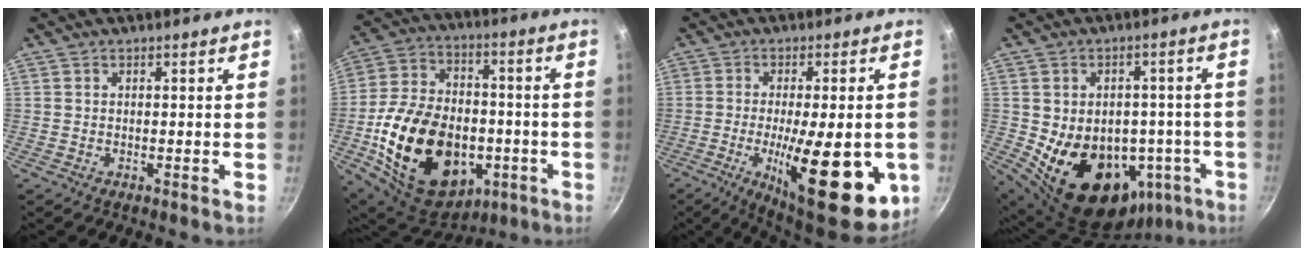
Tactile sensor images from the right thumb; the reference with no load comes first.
{"total": 28.4, "force": [-6.5, 19.0, 20.0], "torque": [-0.333, 0.034, -0.088]}
{"total": 21.5, "force": [-5.6, 7.1, 19.5], "torque": [-0.255, -0.004, -0.069]}
{"total": 21.6, "force": [-5.4, 16.0, 13.4], "torque": [-0.178, 0.019, -0.049]}